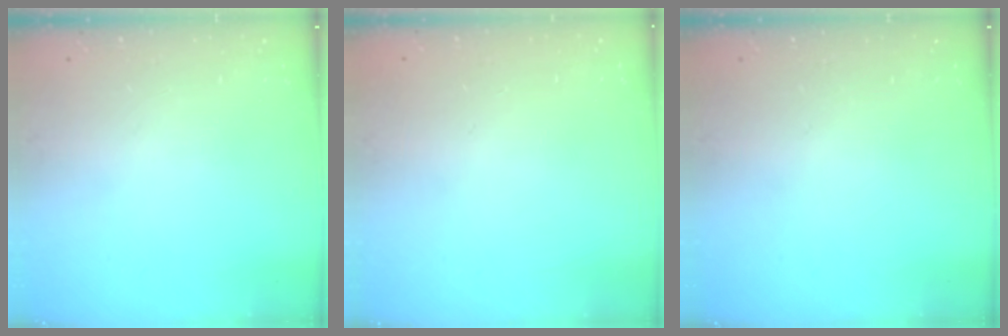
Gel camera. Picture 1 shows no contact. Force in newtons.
{"total": 0.0}
{"total": 0.0}